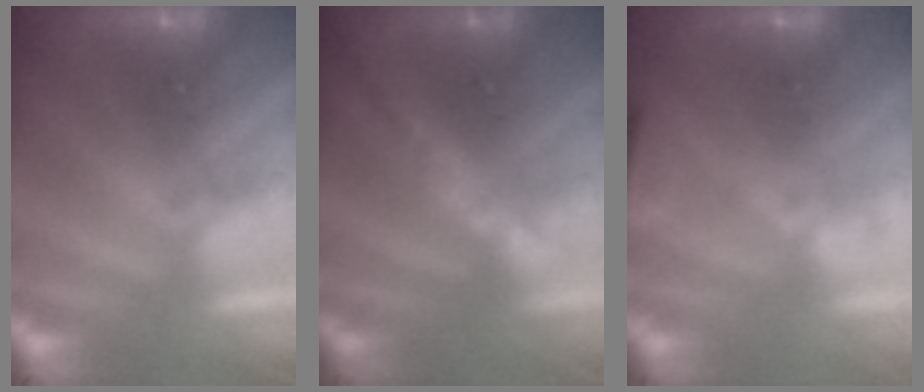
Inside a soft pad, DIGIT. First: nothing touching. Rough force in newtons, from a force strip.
{"total": 2.4}
{"total": 4.8}